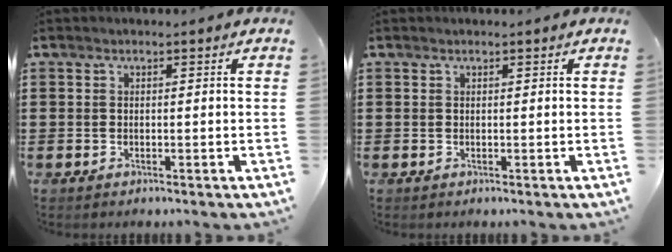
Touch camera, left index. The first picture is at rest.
{"total": 0.0}